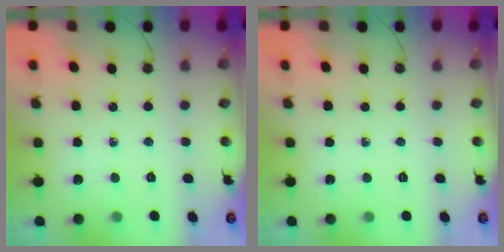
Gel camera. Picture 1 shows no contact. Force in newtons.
{"total": 0.0}